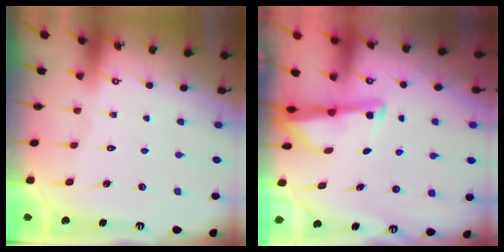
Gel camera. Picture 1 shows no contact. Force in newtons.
{"total": 3.3, "press": 3.3, "slide": 0.3}